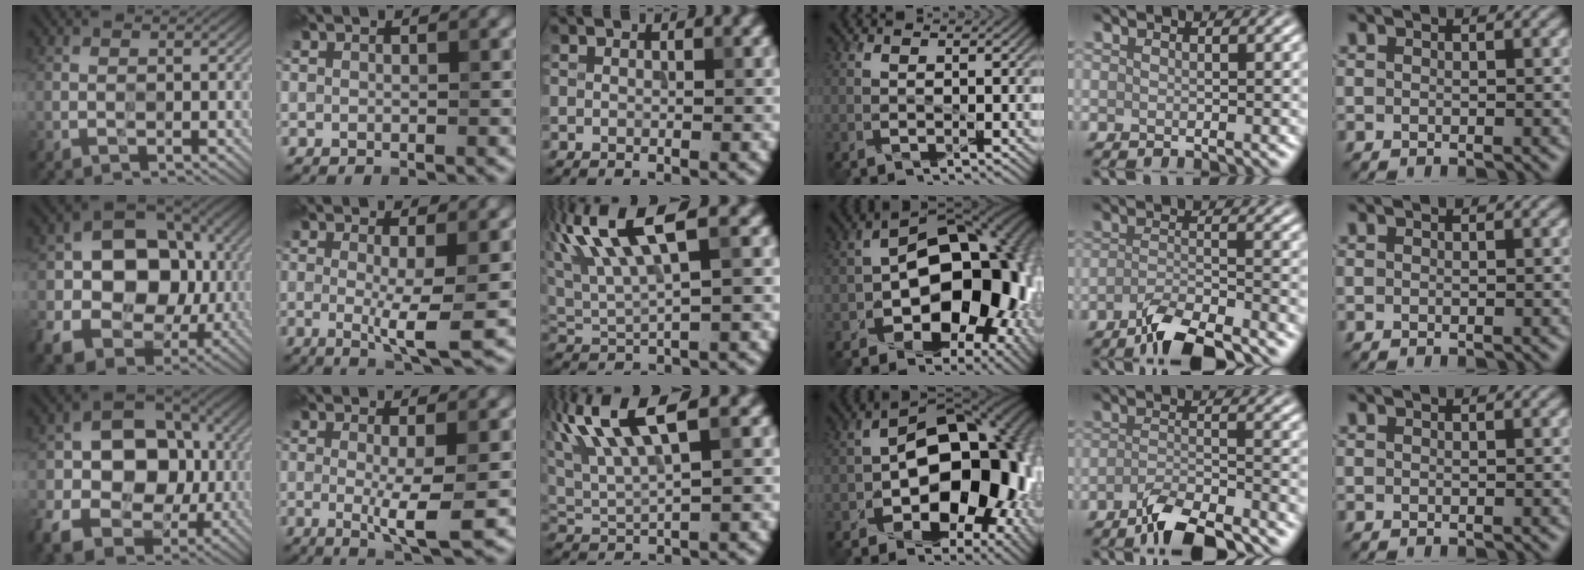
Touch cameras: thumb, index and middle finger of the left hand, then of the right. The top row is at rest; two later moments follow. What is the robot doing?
{"motion": "wipe", "object": "glasses"}